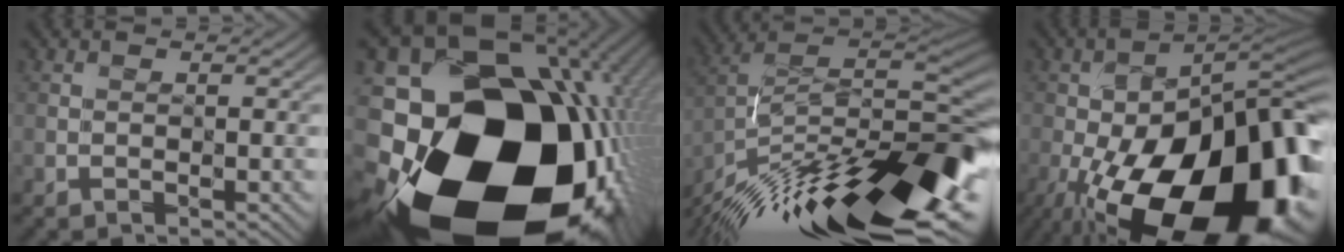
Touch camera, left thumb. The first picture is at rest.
{"total": 23.8, "force": [-6.6, 17.0, 15.2], "torque": [-0.301, -0.080, -0.069]}
{"total": 17.5, "force": [-9.9, 6.1, 13.1], "torque": [-0.253, 0.002, -0.168]}
{"total": 23.1, "force": [-10.1, 10.4, 18.0], "torque": [-0.296, -0.054, -0.136]}